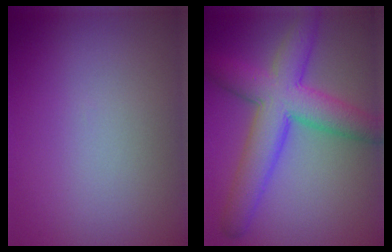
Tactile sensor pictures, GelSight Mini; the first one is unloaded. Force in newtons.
{"total": 7.7, "press": 7.7, "slide": 0.2}